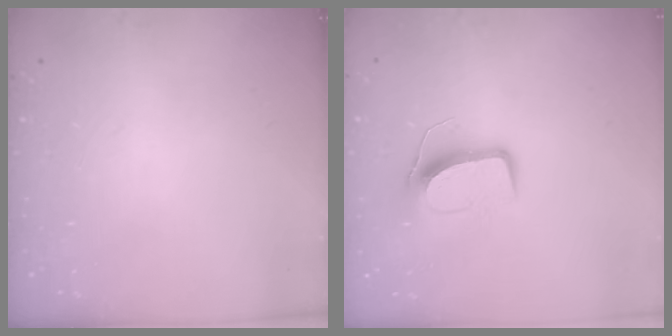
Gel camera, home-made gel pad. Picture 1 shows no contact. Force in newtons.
{"total": 10.4, "press": 10.4, "slide": 0.4}